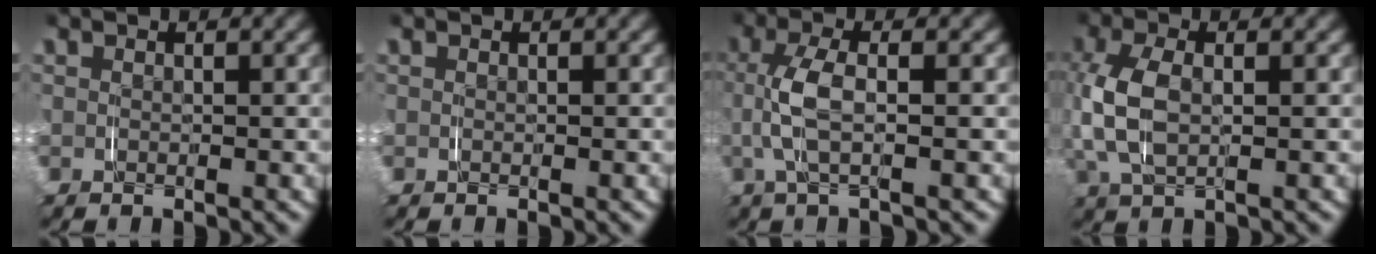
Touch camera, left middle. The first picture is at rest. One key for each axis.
{"total": 0.0}
{"total": 3.9, "fx": 0.2, "fy": 1.0, "fz": 3.8, "tx": -0.097, "ty": 0.002, "tz": 0.003}
{"total": 5.8, "fx": 0.3, "fy": 3.2, "fz": 4.8, "tx": -0.139, "ty": -0.005, "tz": 0.014}